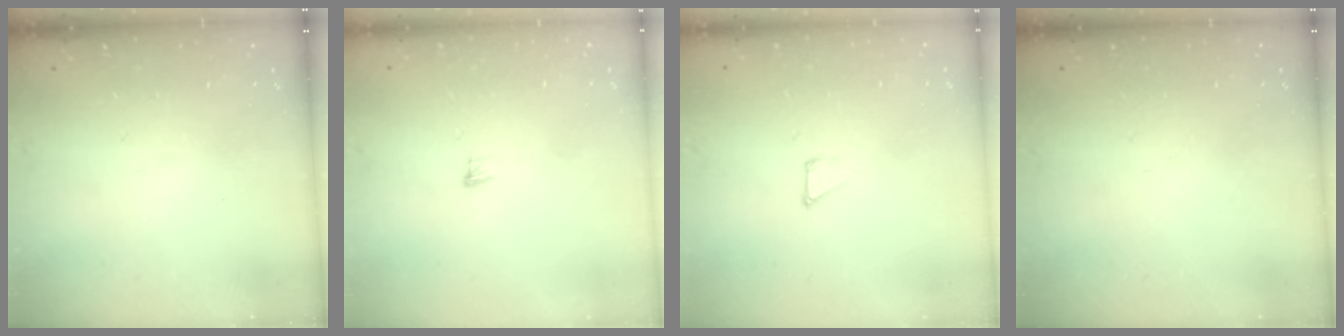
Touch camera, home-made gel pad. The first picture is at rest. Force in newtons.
{"total": 3.9, "press": 3.8, "slide": 0.9}
{"total": 1.2, "press": 1.2, "slide": 0.0}
{"total": 0.0}